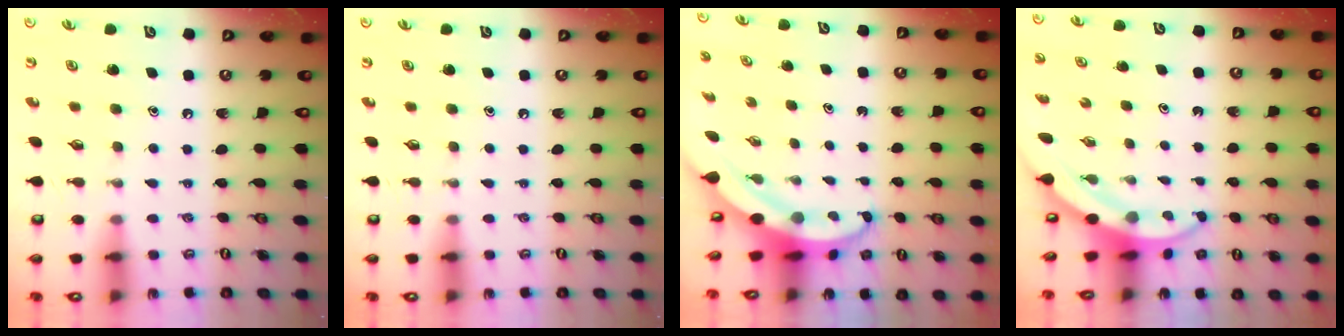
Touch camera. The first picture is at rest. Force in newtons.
{"total": 0.0}
{"total": 4.1, "press": 4.1, "slide": 0.6}
{"total": 4.8, "press": 4.7, "slide": 0.2}